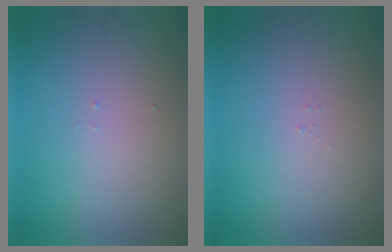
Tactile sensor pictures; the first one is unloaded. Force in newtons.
{"total": 0.0}